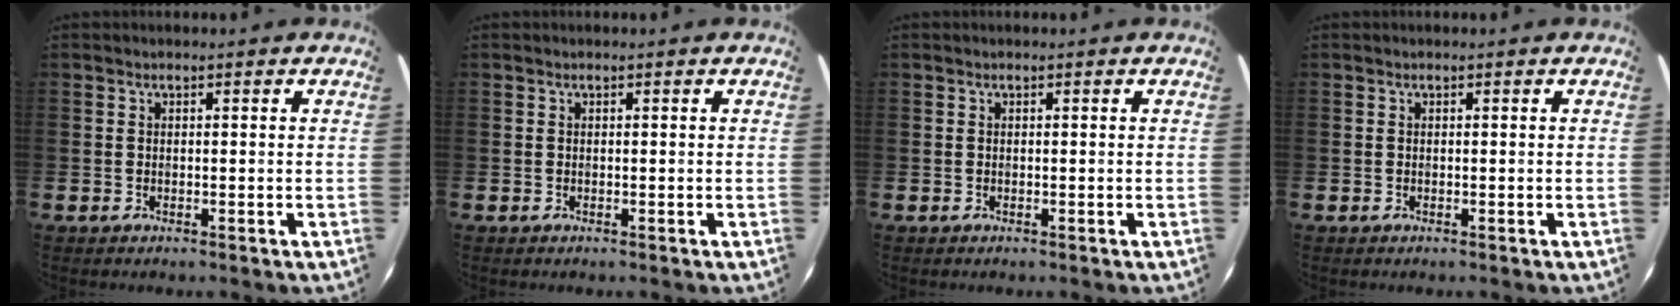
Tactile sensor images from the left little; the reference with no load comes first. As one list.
[{"total": 0.0}, {"total": 0.0}, {"total": 0.0}]